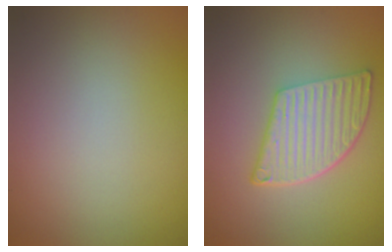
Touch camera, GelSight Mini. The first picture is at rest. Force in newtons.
{"total": 5.7, "press": 4.1, "slide": 4.0}